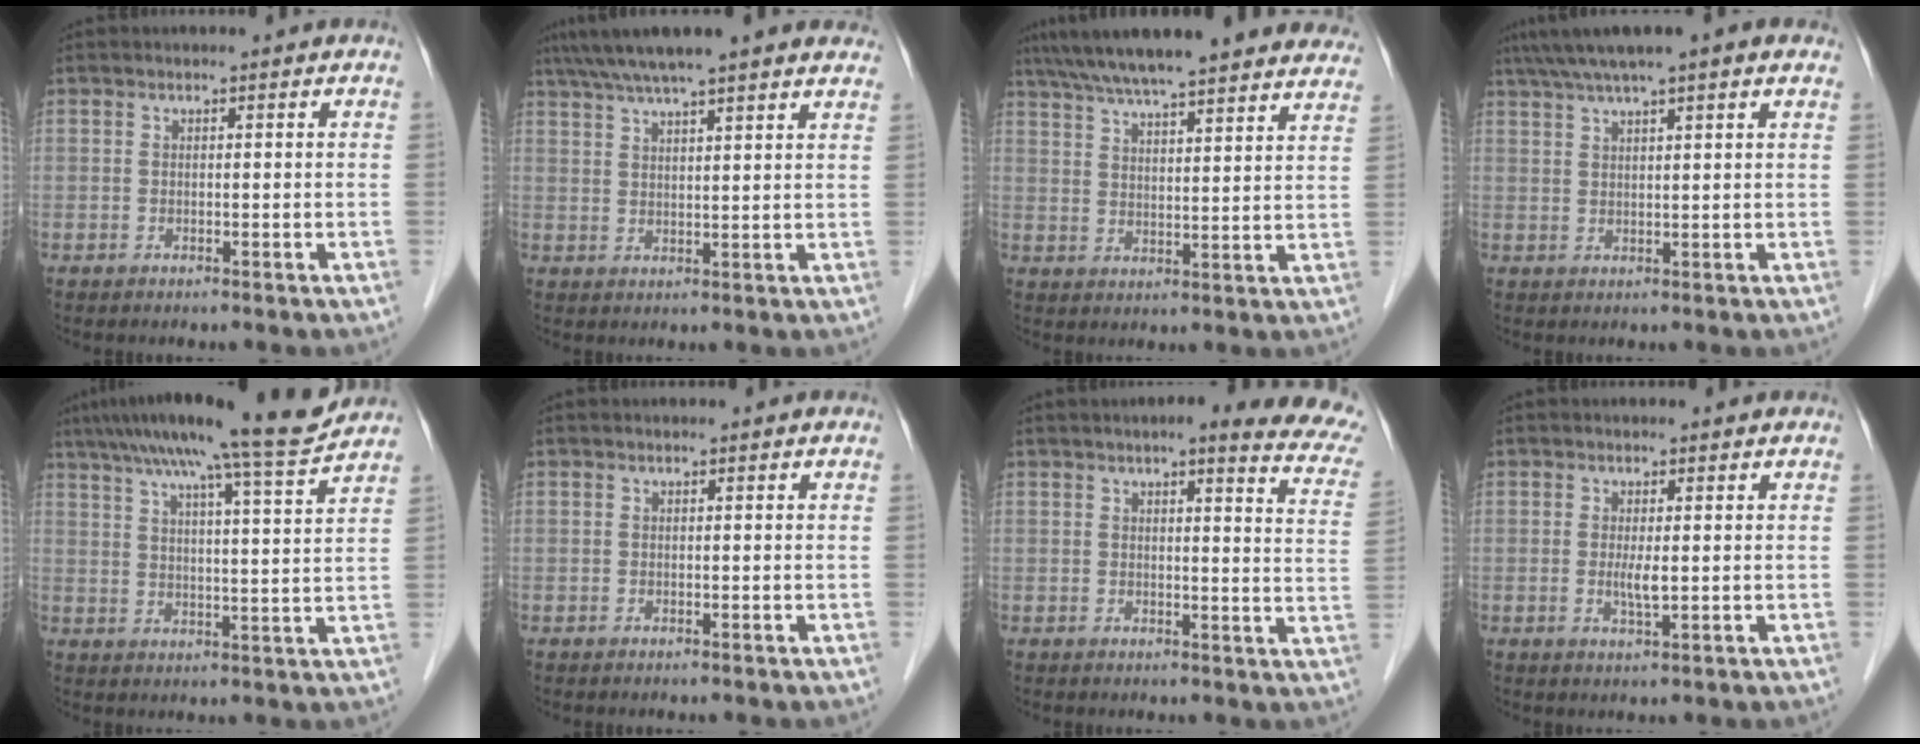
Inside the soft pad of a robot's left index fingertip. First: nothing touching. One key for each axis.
{"total": 16.1, "fx": 13.4, "fy": 1.5, "fz": 8.8, "tx": -0.148, "ty": 0.052, "tz": 0.184}
{"total": 26.4, "fx": 23.0, "fy": 3.6, "fz": 12.3, "tx": -0.203, "ty": 0.011, "tz": 0.299}
{"total": 9.5, "fx": 7.1, "fy": 0.6, "fz": 6.4, "tx": -0.109, "ty": 0.048, "tz": 0.105}
{"total": 15.8, "fx": 13.4, "fy": -1.3, "fz": 8.4, "tx": -0.139, "ty": 0.000, "tz": 0.186}
{"total": 0.0}
{"total": 16.3, "fx": 13.4, "fy": 2.8, "fz": 8.9, "tx": -0.087, "ty": -0.015, "tz": 0.132}
{"total": 2.3, "fx": 0.0, "fy": 0.3, "fz": 2.3, "tx": -0.049, "ty": -0.005, "tz": 0.003}